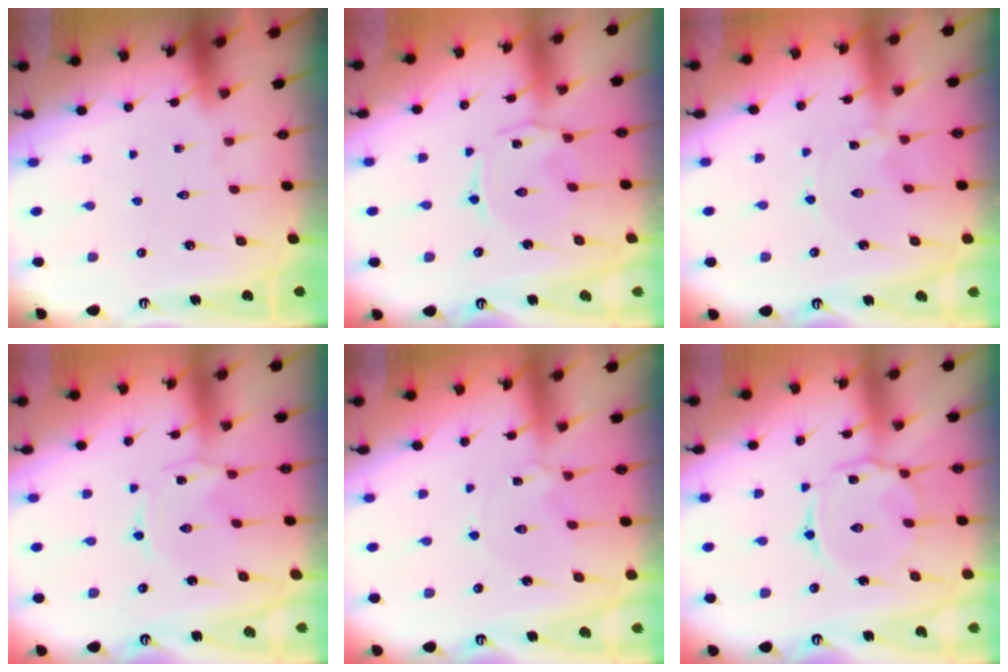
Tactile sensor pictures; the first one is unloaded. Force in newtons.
{"total": 2.0, "press": 2.0, "slide": 0.5}
{"total": 1.2, "press": 1.1, "slide": 0.3}
{"total": 0.0}
{"total": 2.3, "press": 2.3, "slide": 0.3}
{"total": 8.3, "press": 8.3, "slide": 0.4}